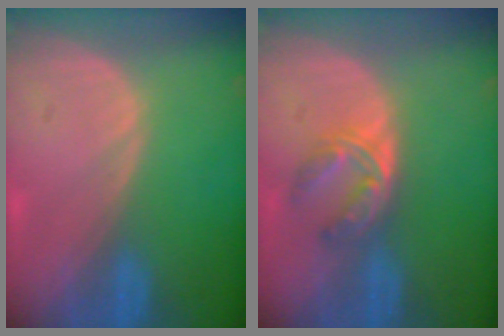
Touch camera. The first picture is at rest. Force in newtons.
{"total": 5.9, "press": 4.8, "slide": 3.4}